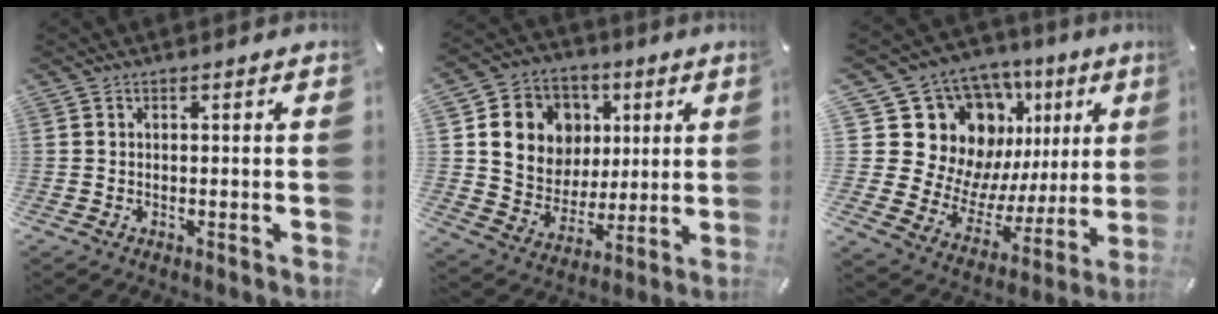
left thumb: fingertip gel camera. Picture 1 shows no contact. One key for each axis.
{"total": 13.9, "fx": 4.0, "fy": 12.7, "fz": 3.9, "tx": -0.064, "ty": -0.015, "tz": 0.086}
{"total": 20.5, "fx": 9.7, "fy": 15.7, "fz": 9.0, "tx": -0.128, "ty": -0.084, "tz": 0.214}